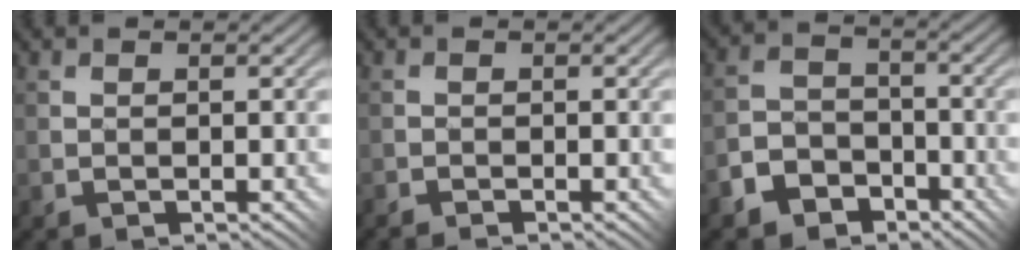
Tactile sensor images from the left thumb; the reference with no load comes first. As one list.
[{"total": 1.2, "force": [-1.2, 0.0, 0.0], "torque": [-0.002, 0.003, -0.026]}, {"total": 5.9, "force": [-4.1, 3.8, 1.8], "torque": [-0.044, -0.004, -0.082]}]